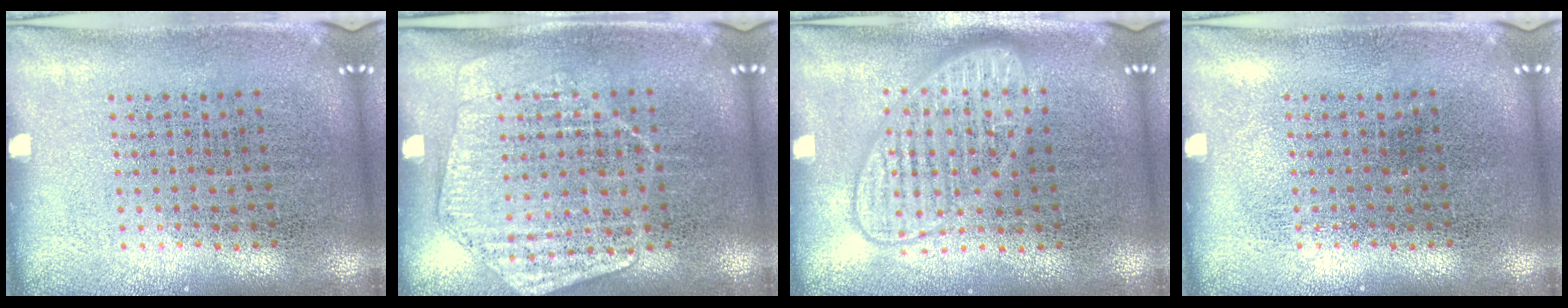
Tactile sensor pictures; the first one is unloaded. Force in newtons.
{"total": 1.4, "press": 1.4, "slide": 0.3}
{"total": 1.8, "press": 1.8, "slide": 0.3}
{"total": 0.0}